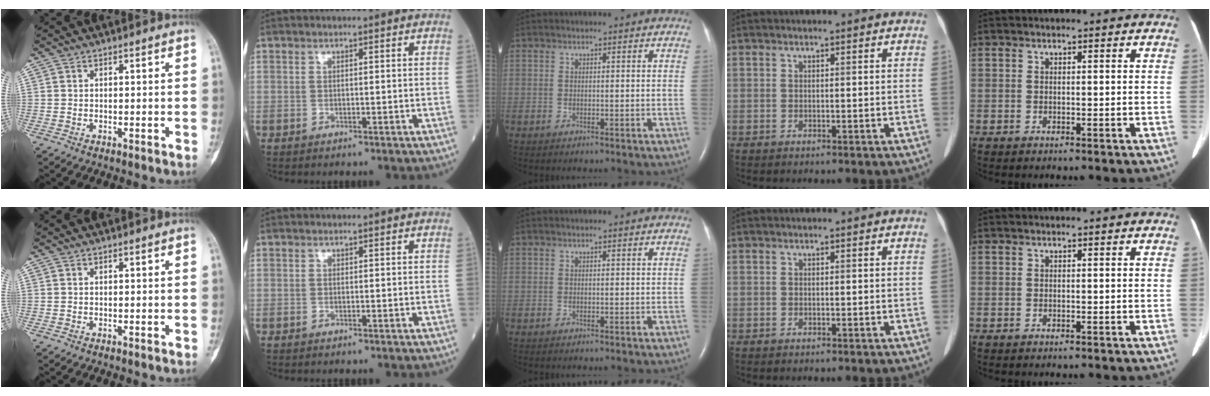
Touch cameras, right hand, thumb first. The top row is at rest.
{}